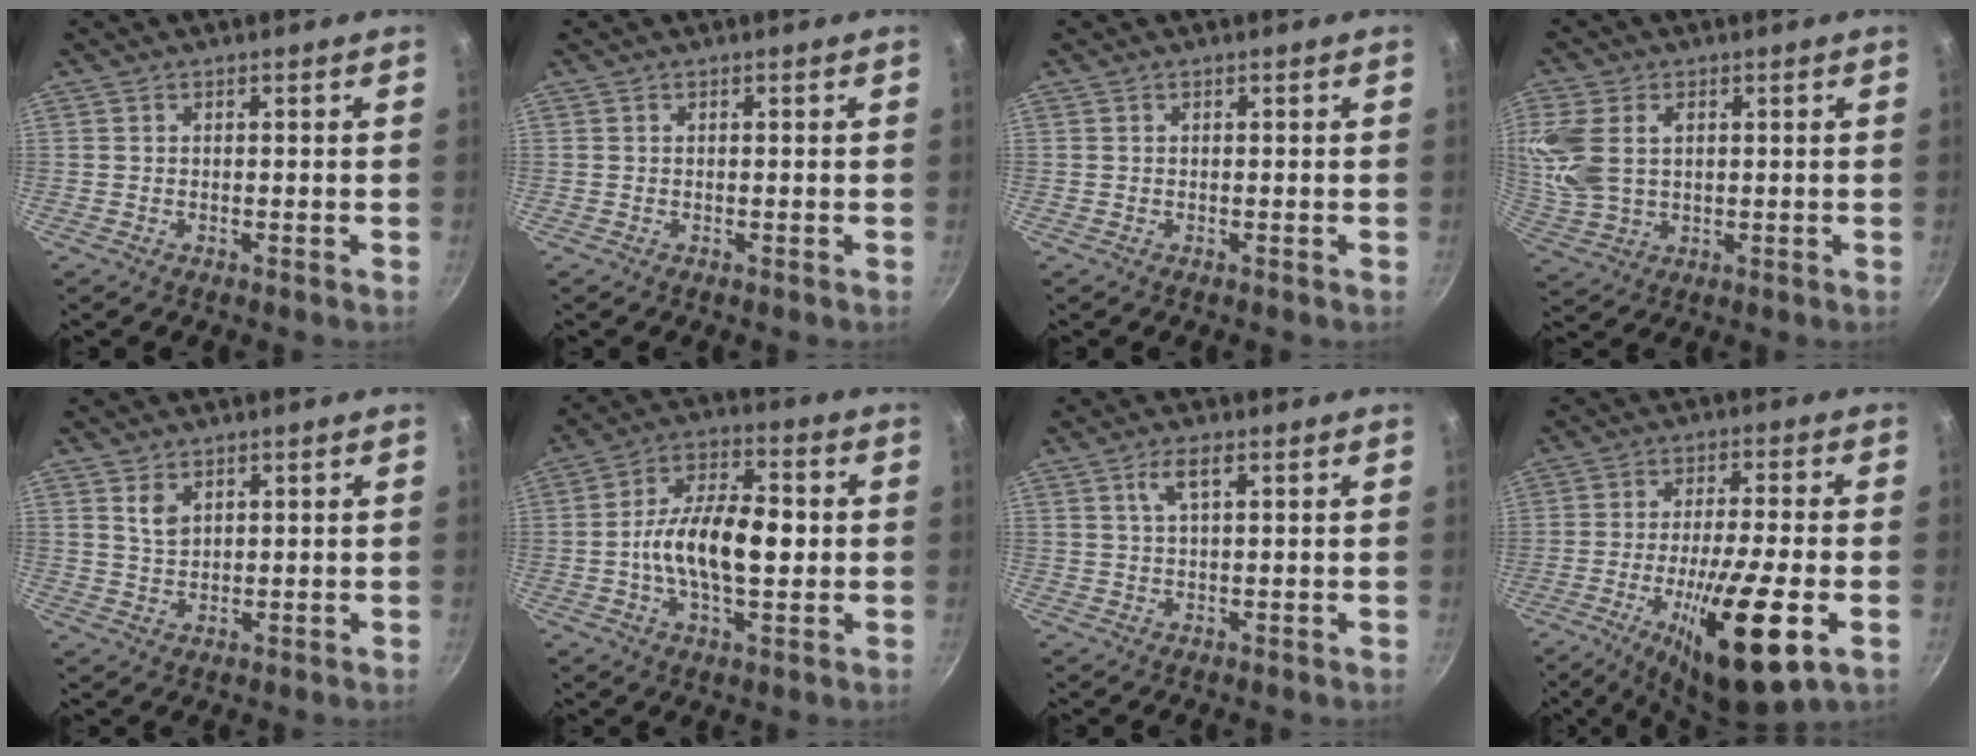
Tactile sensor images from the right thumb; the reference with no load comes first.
{"total": 0.0}
{"total": 0.0}
{"total": 10.4, "force": [2.4, 7.1, 7.3], "torque": [-0.154, -0.005, 0.054]}
{"total": 3.5, "force": [1.7, 2.2, 2.1], "torque": [-0.033, -0.009, 0.038]}
{"total": 14.3, "force": [-0.6, 7.1, 12.3], "torque": [-0.193, 0.026, -0.022]}
{"total": 3.7, "force": [1.6, 1.1, 3.1], "torque": [-0.060, 0.002, 0.034]}
{"total": 17.7, "force": [-6.1, 3.7, 16.2], "torque": [-0.268, 0.014, -0.097]}